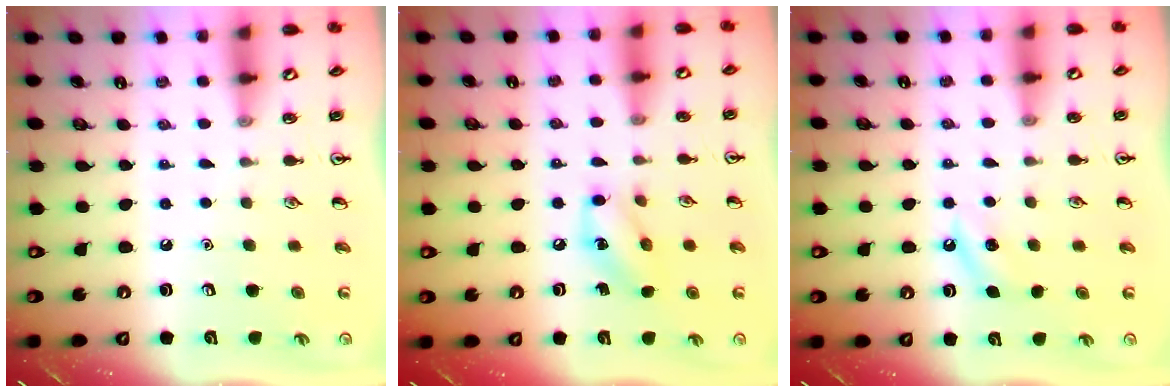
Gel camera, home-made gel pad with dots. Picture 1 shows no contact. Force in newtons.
{"total": 8.5, "press": 8.5, "slide": 0.7}
{"total": 4.1, "press": 3.9, "slide": 1.4}